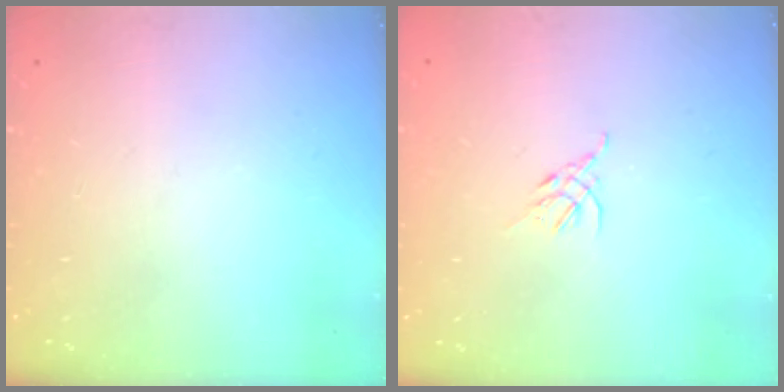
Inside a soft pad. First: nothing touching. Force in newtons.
{"total": 2.7, "press": 2.6, "slide": 0.7}